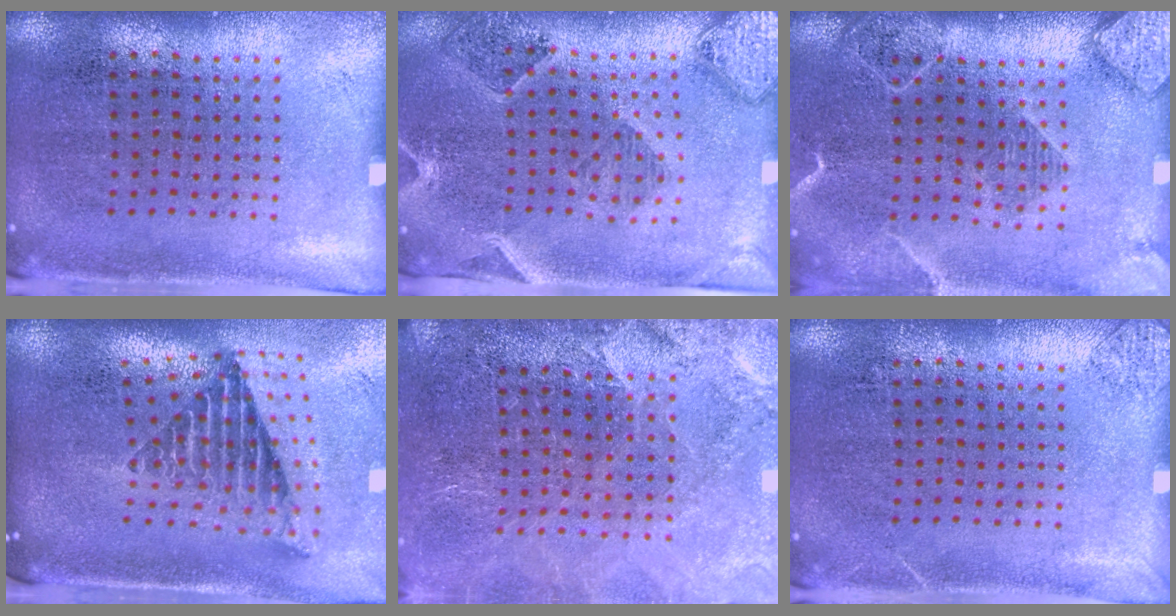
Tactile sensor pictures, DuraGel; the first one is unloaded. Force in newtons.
{"total": 1.6, "press": 1.6, "slide": 0.3}
{"total": 2.1, "press": 1.9, "slide": 0.9}
{"total": 2.5, "press": 1.6, "slide": 1.9}
{"total": 3.3, "press": 3.0, "slide": 1.4}
{"total": 0.8, "press": 0.8, "slide": 0.1}